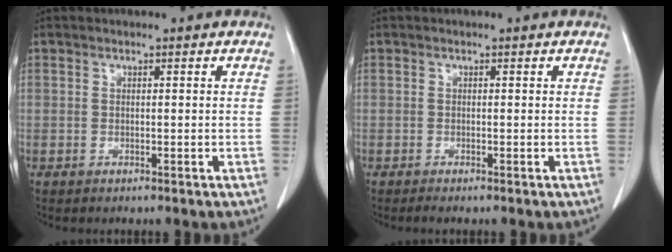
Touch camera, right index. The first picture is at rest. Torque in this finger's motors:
{"motor_torque": [0.12, -0.11, 0.06, 0.01]}